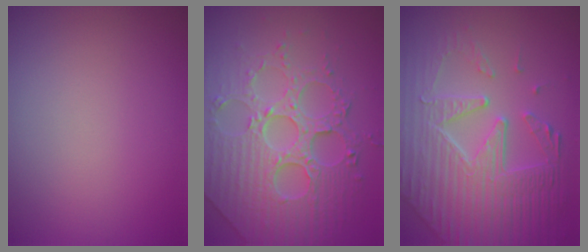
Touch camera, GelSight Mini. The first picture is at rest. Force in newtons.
{"total": 8.1, "press": 6.0, "slide": 5.5}
{"total": 8.7, "press": 5.9, "slide": 6.3}